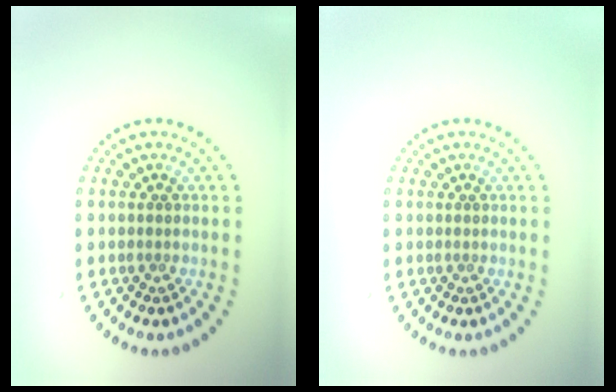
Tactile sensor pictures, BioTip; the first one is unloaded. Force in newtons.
{"total": 0.0}